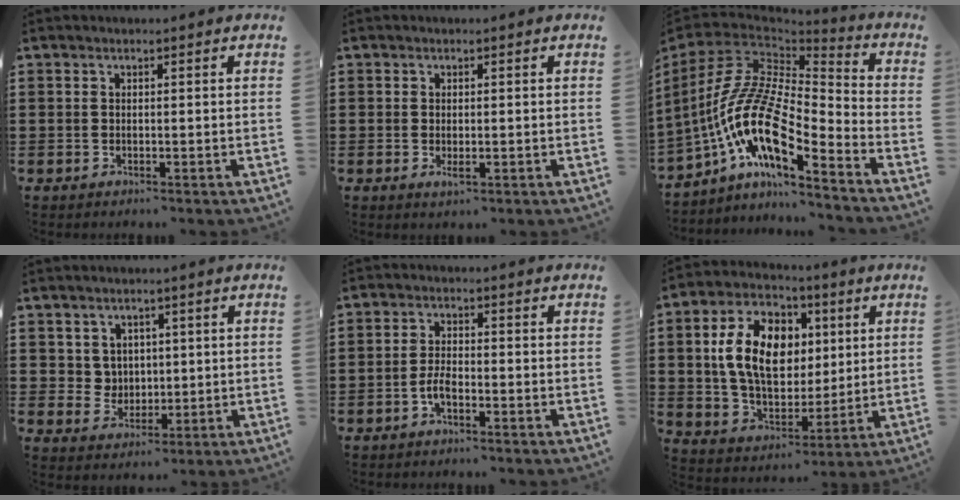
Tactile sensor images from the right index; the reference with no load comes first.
{"total": 1.2, "force": [-0.2, 0.5, 1.1], "torque": [-0.020, -0.004, -0.003]}
{"total": 15.3, "force": [-6.7, 5.5, 12.6], "torque": [-0.291, -0.009, -0.140]}
{"total": 3.9, "force": [1.8, 3.5, 0.6], "torque": [-0.029, 0.009, 0.032]}
{"total": 3.0, "force": [-1.6, 0.9, 2.4], "torque": [-0.059, -0.003, -0.033]}
{"total": 12.9, "force": [2.2, 8.7, 9.3], "torque": [-0.207, 0.014, 0.037]}